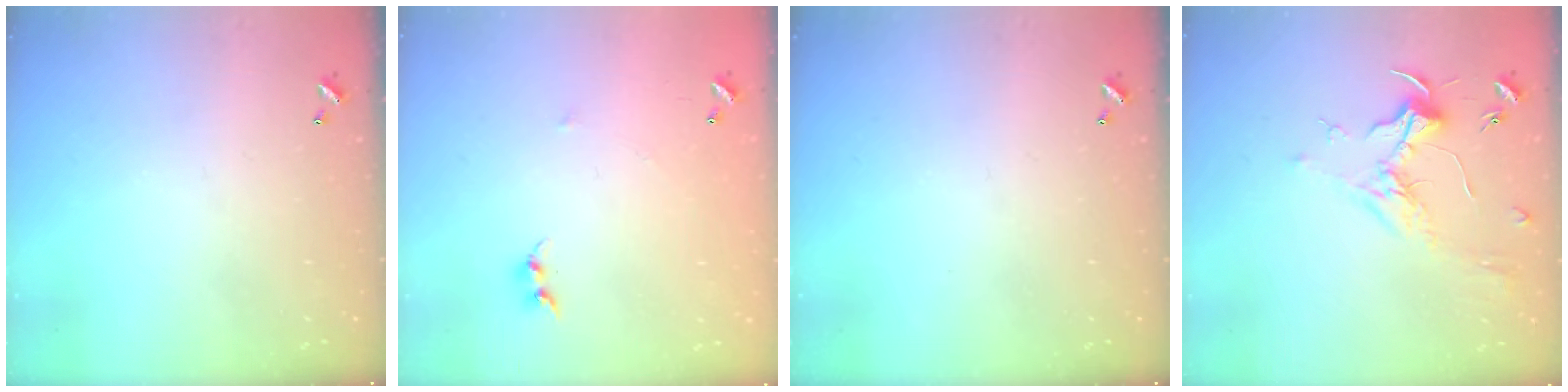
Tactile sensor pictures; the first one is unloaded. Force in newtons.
{"total": 6.2, "press": 6.2, "slide": 0.7}
{"total": 0.0}
{"total": 1.8, "press": 1.7, "slide": 0.6}